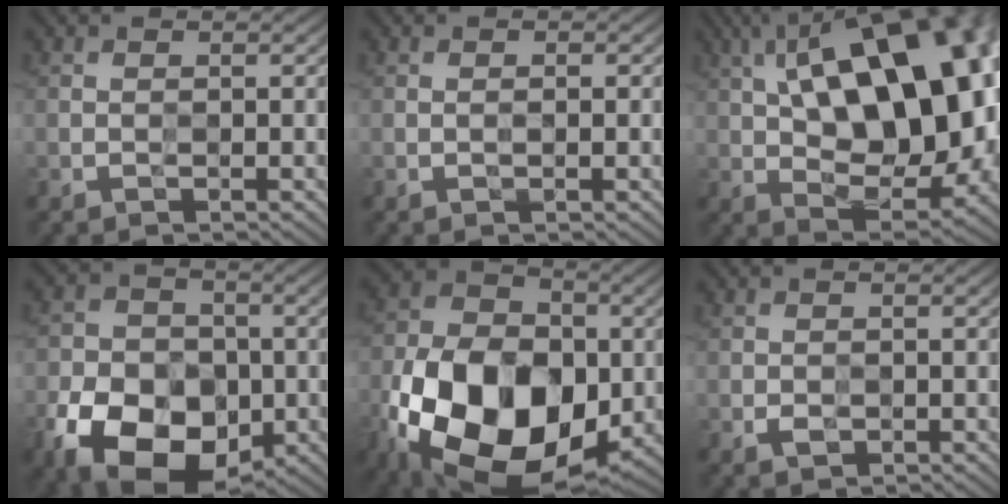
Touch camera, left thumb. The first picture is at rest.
{"total": 0.7, "force": [-0.1, 0.1, 0.7], "torque": [-0.011, -0.001, -0.002]}
{"total": 21.6, "force": [5.5, 11.0, 17.8], "torque": [-0.276, 0.047, 0.077]}
{"total": 14.5, "force": [-6.3, 9.7, 8.7], "torque": [-0.177, -0.038, -0.115]}
{"total": 20.0, "force": [-6.8, 13.2, 13.4], "torque": [-0.275, -0.037, -0.120]}
{"total": 1.2, "force": [-0.4, 0.9, 0.6], "torque": [-0.010, -0.004, -0.009]}